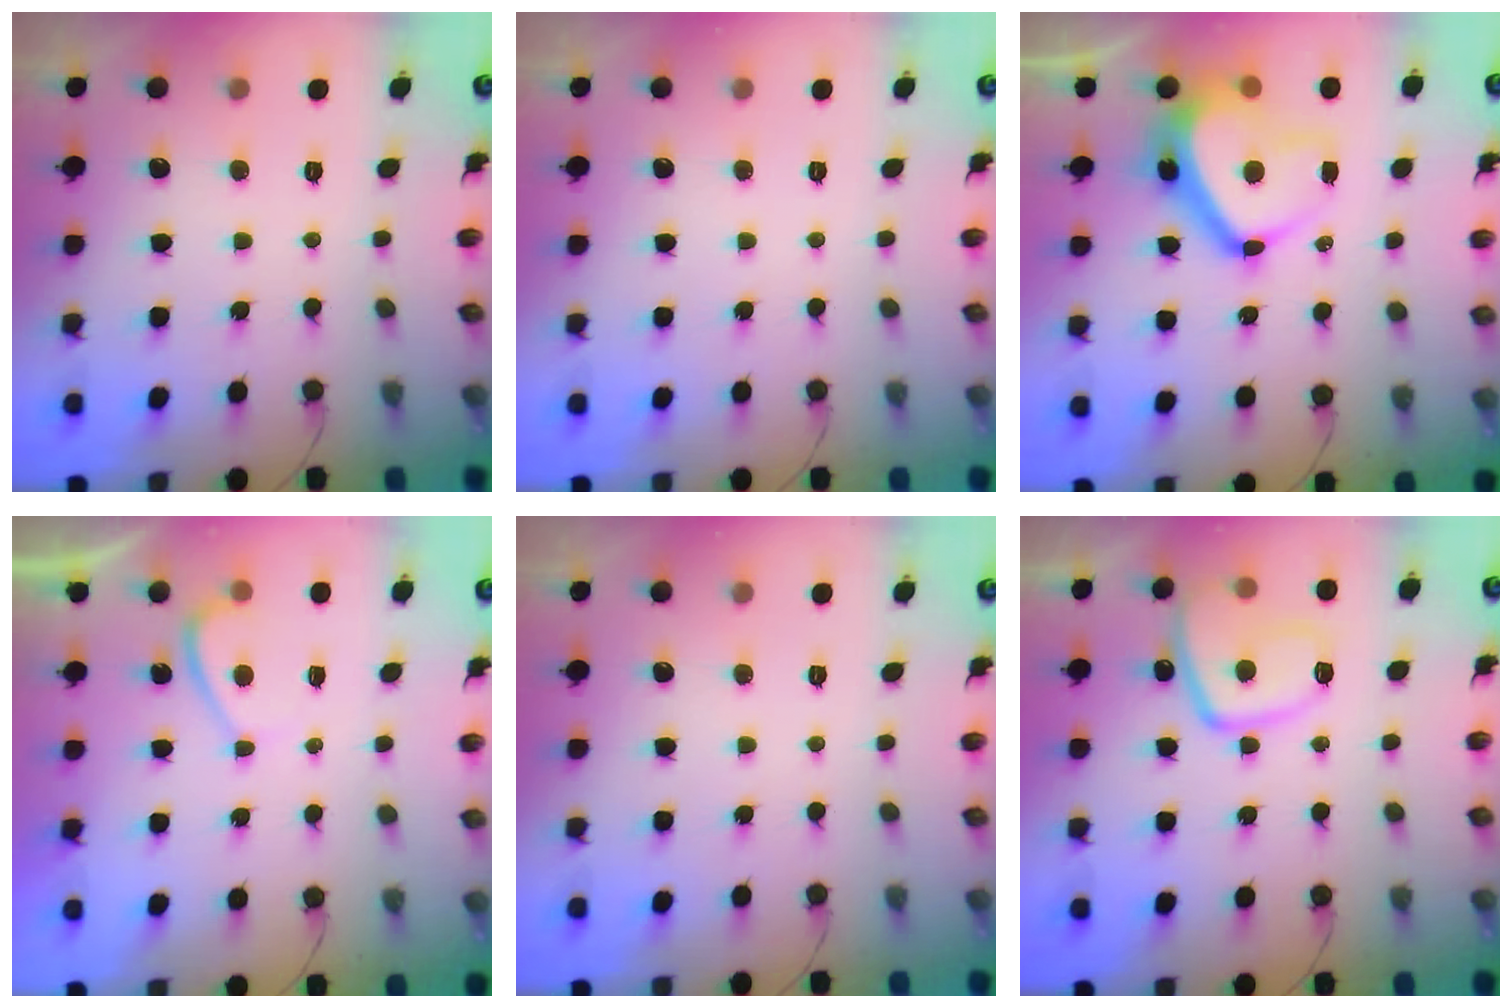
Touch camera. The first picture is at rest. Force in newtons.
{"total": 0.0}
{"total": 15.0, "press": 14.8, "slide": 2.4}
{"total": 2.3, "press": 2.2, "slide": 0.8}
{"total": 0.0}
{"total": 11.5, "press": 11.5, "slide": 1.4}